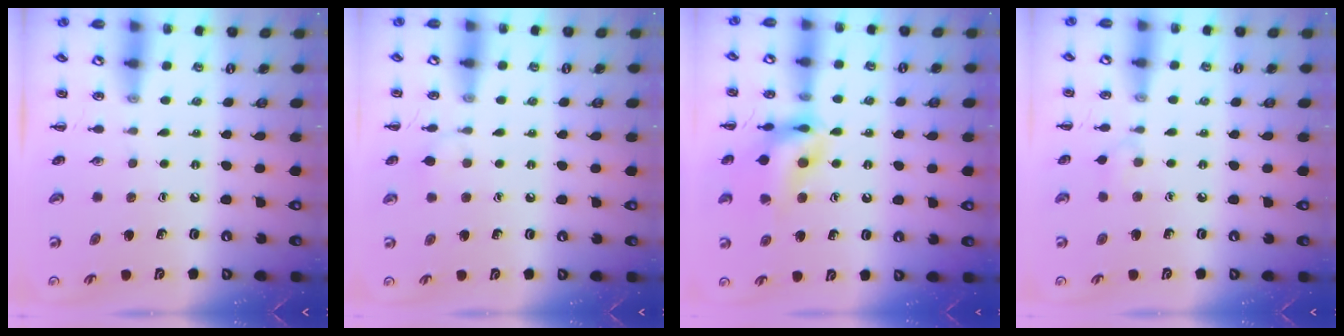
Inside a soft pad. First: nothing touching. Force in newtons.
{"total": 5.9, "press": 5.7, "slide": 1.8}
{"total": 13.1, "press": 13.0, "slide": 1.8}
{"total": 3.7, "press": 3.4, "slide": 1.5}